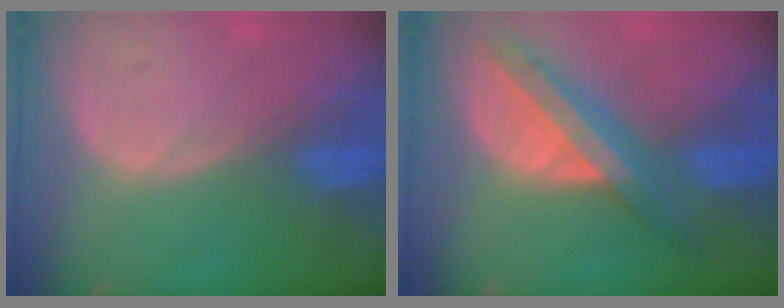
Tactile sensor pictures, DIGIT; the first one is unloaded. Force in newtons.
{"total": 8.5, "press": 7.2, "slide": 4.4}